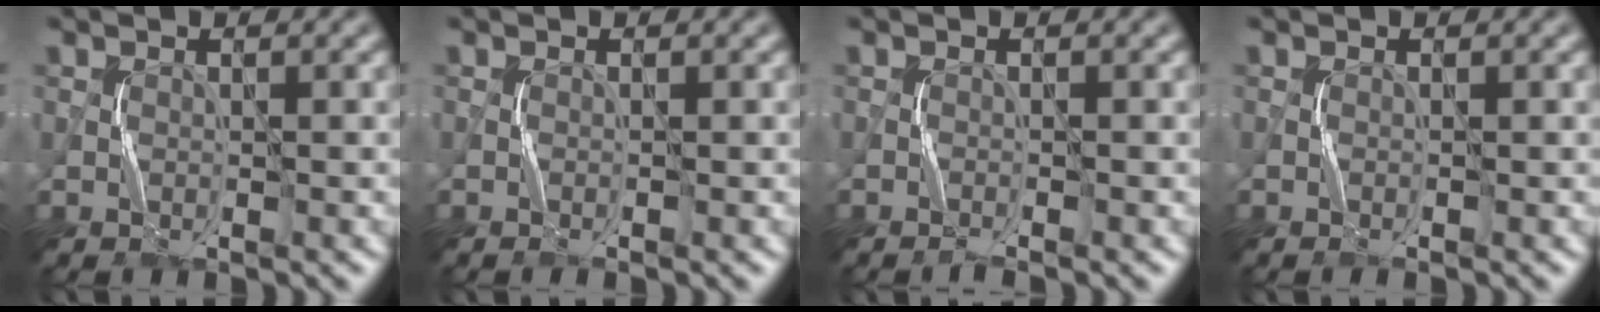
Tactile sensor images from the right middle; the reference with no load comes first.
{"total": 0.0}
{"total": 0.7, "force": [-0.6, -0.2, 0.2], "torque": [-0.003, 0.003, -0.015]}
{"total": 0.0}